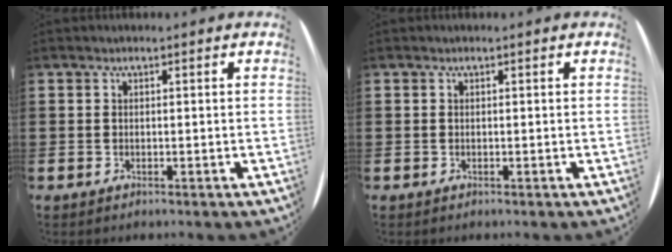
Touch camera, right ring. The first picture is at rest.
{"total": 0.0}